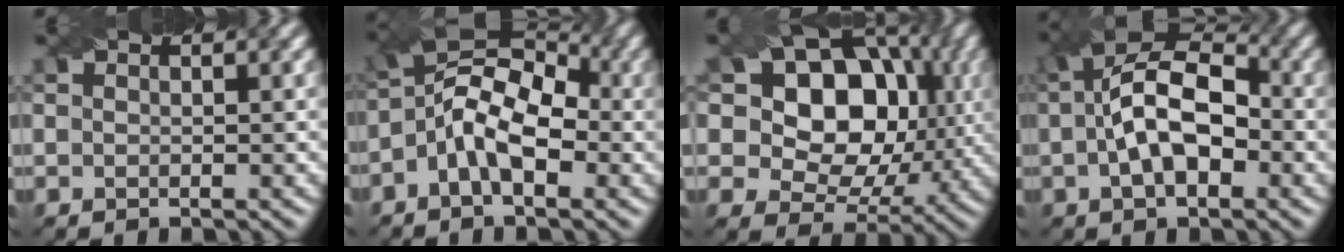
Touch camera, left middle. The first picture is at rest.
{"total": 7.9, "force": [-1.3, 4.1, 6.7], "torque": [-0.113, 0.022, -0.034]}
{"total": 14.7, "force": [4.4, 10.5, 9.3], "torque": [-0.150, 0.053, 0.056]}
{"total": 8.5, "force": [0.0, 4.5, 7.2], "torque": [-0.127, 0.018, -0.007]}